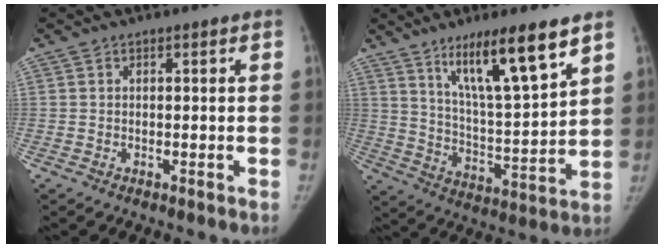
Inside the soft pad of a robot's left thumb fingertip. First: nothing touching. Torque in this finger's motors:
{"motor_torque": [0.23, 0.22, 1.48, -1.29, 0.11]}